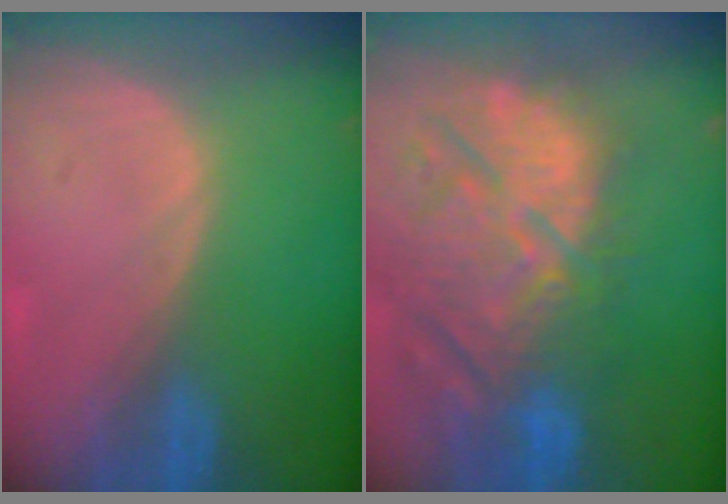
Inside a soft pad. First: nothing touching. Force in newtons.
{"total": 14.6, "press": 12.7, "slide": 7.2}